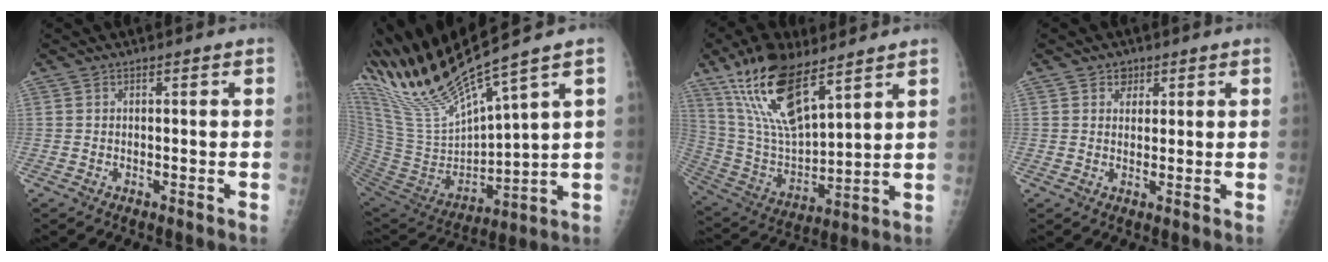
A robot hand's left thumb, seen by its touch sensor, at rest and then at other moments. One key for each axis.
{"total": 22.0, "fx": 17.2, "fy": 2.4, "fz": 13.4, "tx": -0.251, "ty": -0.068, "tz": 0.347}
{"total": 18.3, "fx": 11.8, "fy": 6.5, "fz": 12.5, "tx": -0.219, "ty": -0.051, "tz": 0.236}
{"total": 2.7, "fx": 1.4, "fy": 2.2, "fz": 0.7, "tx": 0.006, "ty": -0.006, "tz": 0.016}